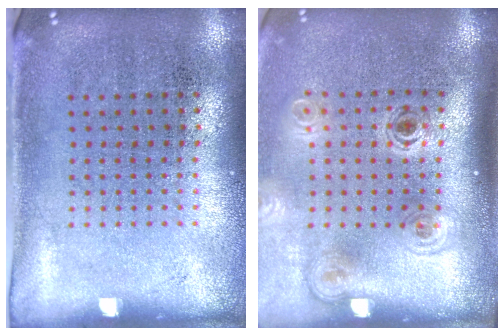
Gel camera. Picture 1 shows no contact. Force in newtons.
{"total": 1.9, "press": 1.3, "slide": 1.4}